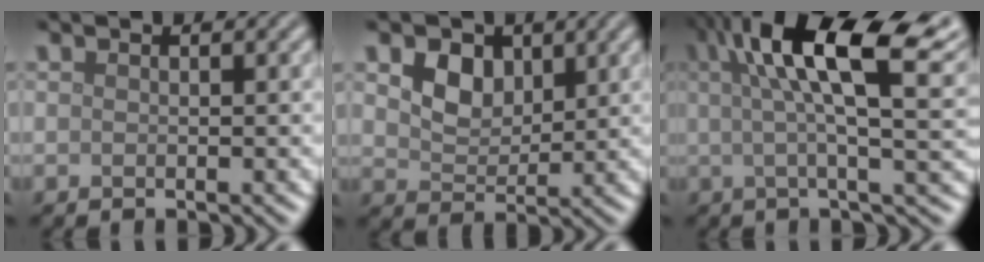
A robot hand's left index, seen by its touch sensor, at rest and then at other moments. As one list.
[{"total": 3.7, "force": [1.6, 2.6, 2.1], "torque": [-0.048, -0.004, 0.023]}, {"total": 11.9, "force": [4.0, 3.1, 10.7], "torque": [-0.158, 0.013, 0.062]}]